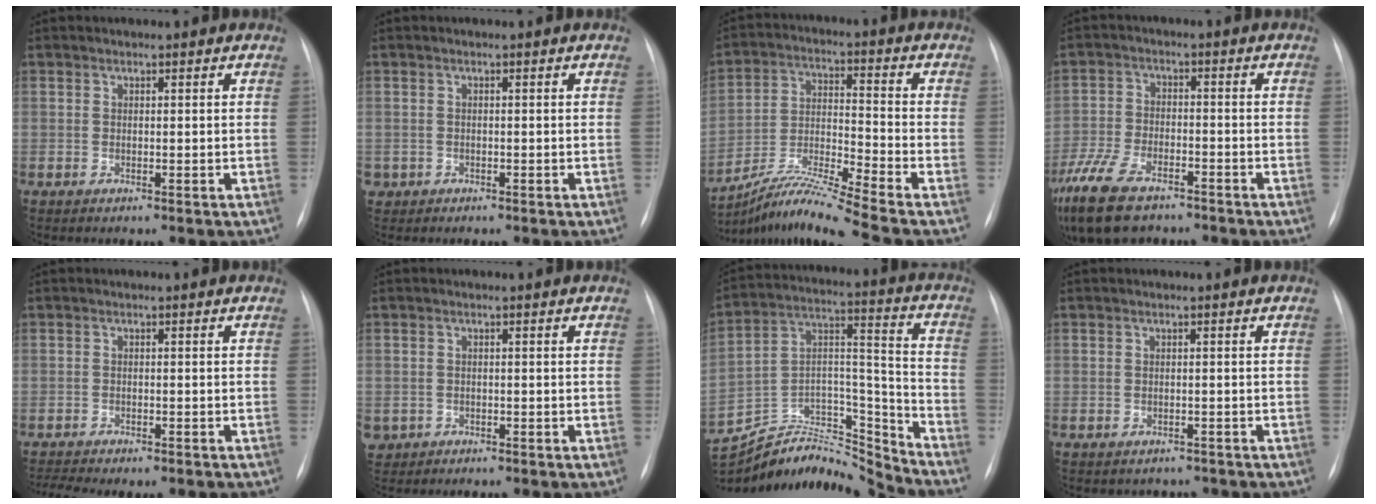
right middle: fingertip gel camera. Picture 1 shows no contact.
{"total": 1.2, "force": [-0.6, 1.1, 0.1], "torque": [-0.005, 0.004, -0.005]}
{"total": 12.5, "force": [-10.8, -2.3, 5.9], "torque": [-0.118, -0.009, -0.197]}
{"total": 13.8, "force": [-9.8, 5.8, 7.9], "torque": [-0.186, -0.021, -0.172]}
{"total": 6.1, "force": [-5.4, 0.9, 2.7], "torque": [-0.034, 0.003, -0.075]}
{"total": 3.3, "force": [-1.9, 2.7, 0.3], "torque": [-0.008, 0.003, -0.031]}
{"total": 19.6, "force": [-19.4, 1.6, 2.4], "torque": [-0.048, 0.059, -0.328]}
{"total": 2.5, "force": [-2.1, 1.3, -0.3], "torque": [0.003, 0.011, -0.028]}